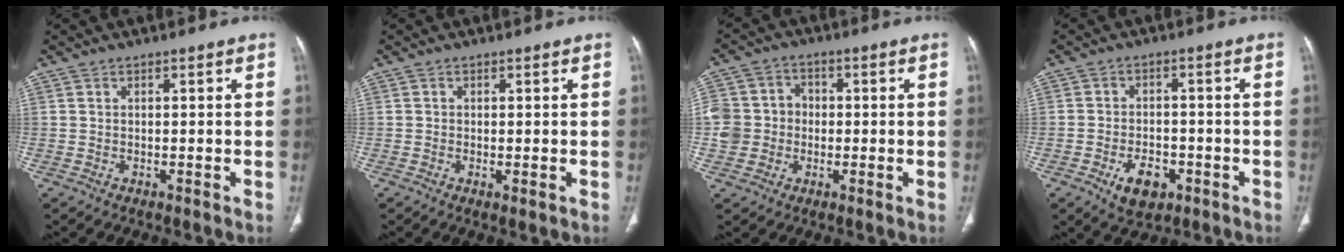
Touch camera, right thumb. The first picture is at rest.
{"total": 1.1, "force": [-0.2, 0.4, 1.0], "torque": [-0.023, -0.005, -0.004]}
{"total": 8.9, "force": [-0.8, 8.3, 3.0], "torque": [-0.040, 0.026, -0.017]}
{"total": 6.9, "force": [-3.1, 4.2, 4.4], "torque": [-0.058, 0.014, -0.044]}